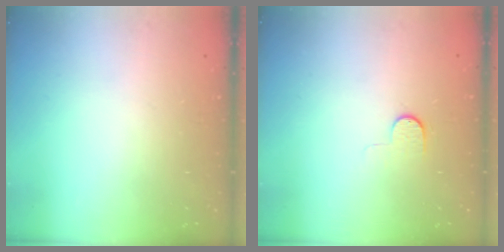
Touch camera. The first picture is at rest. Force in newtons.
{"total": 5.0, "press": 5.0, "slide": 0.5}